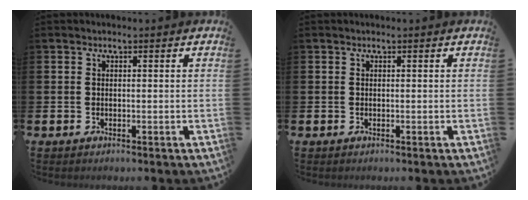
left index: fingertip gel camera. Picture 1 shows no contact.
{"total": 0.0}